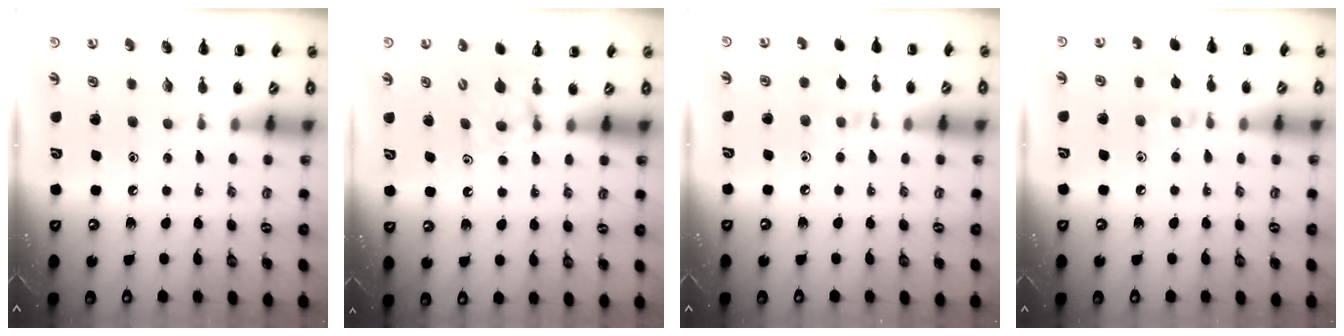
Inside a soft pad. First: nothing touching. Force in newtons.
{"total": 5.3, "press": 5.1, "slide": 1.4}
{"total": 4.8, "press": 4.5, "slide": 1.7}
{"total": 6.5, "press": 6.2, "slide": 2.2}